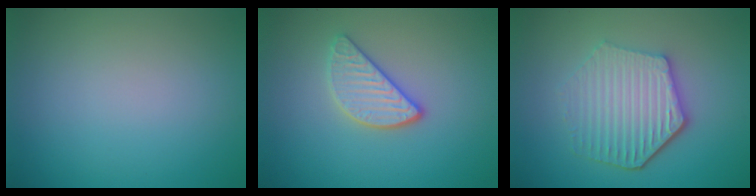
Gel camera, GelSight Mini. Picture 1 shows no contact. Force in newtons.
{"total": 2.9, "press": 2.7, "slide": 1.2}
{"total": 5.5, "press": 4.3, "slide": 3.3}